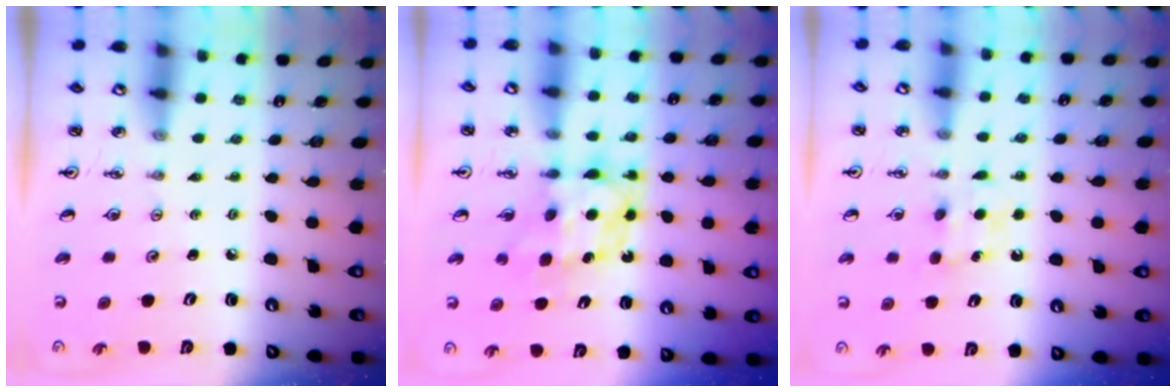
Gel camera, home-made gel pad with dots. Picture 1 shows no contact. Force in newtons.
{"total": 6.8, "press": 6.8, "slide": 0.4}
{"total": 4.9, "press": 4.8, "slide": 0.7}